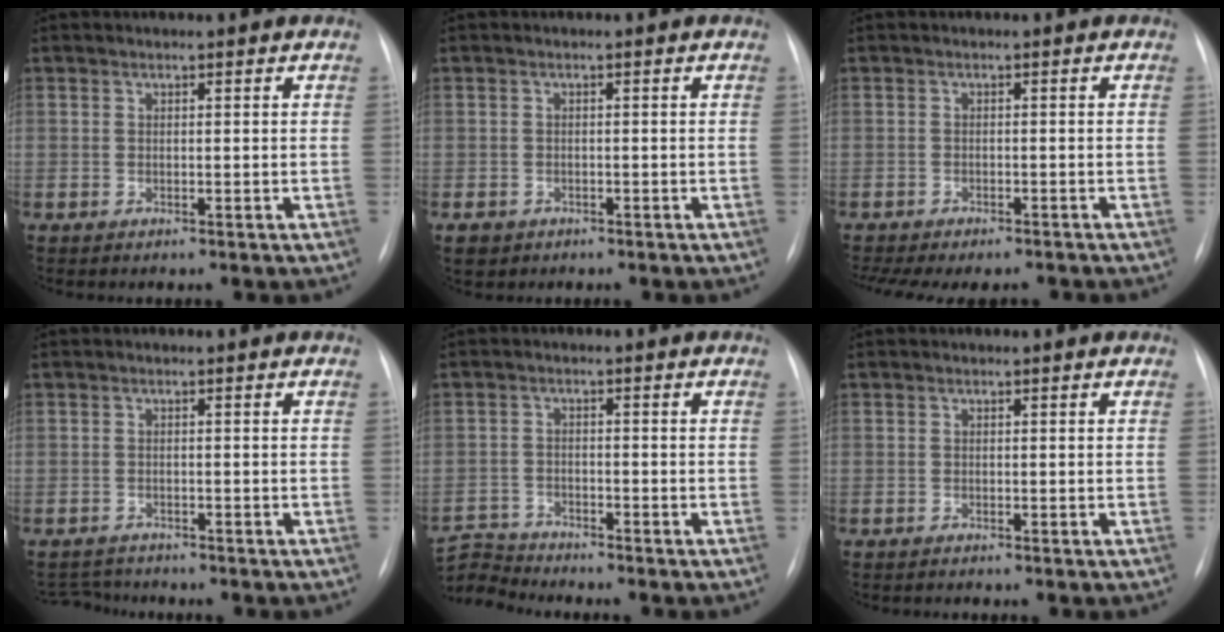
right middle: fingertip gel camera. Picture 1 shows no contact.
{"total": 2.4, "force": [-1.5, 1.8, 0.6], "torque": [-0.013, 0.001, -0.020]}
{"total": 11.2, "force": [-9.3, 3.8, 4.8], "torque": [-0.096, 0.000, -0.119]}
{"total": 2.5, "force": [-2.4, 0.5, -0.4], "torque": [0.007, -0.011, -0.039]}
{"total": 5.8, "force": [-5.7, -0.2, -0.9], "torque": [0.011, 0.002, -0.110]}
{"total": 0.0}